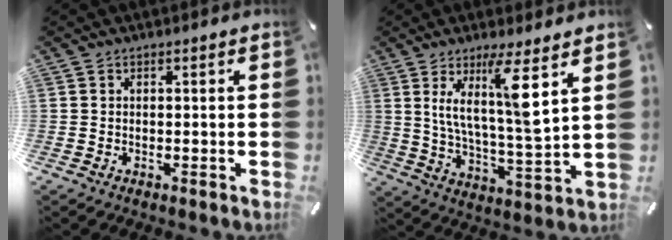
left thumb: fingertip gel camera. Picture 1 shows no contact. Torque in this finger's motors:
{"motor_torque": [2.64, 1.92, 1.35, -1.41, 0.21]}